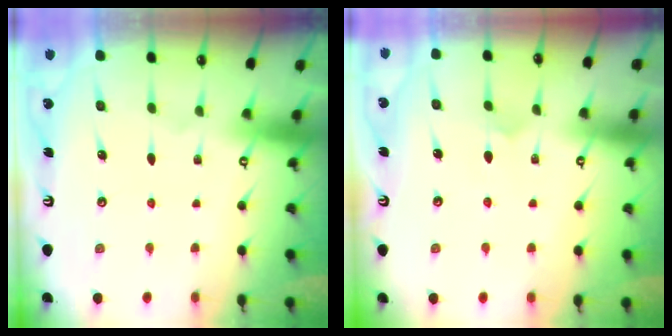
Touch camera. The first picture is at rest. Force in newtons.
{"total": 4.5, "press": 4.5, "slide": 0.4}